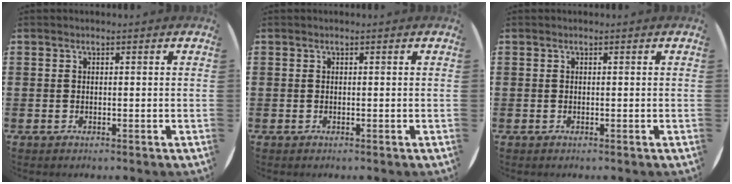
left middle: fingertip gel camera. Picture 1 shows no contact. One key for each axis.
{"total": 0.0}
{"total": 0.0}